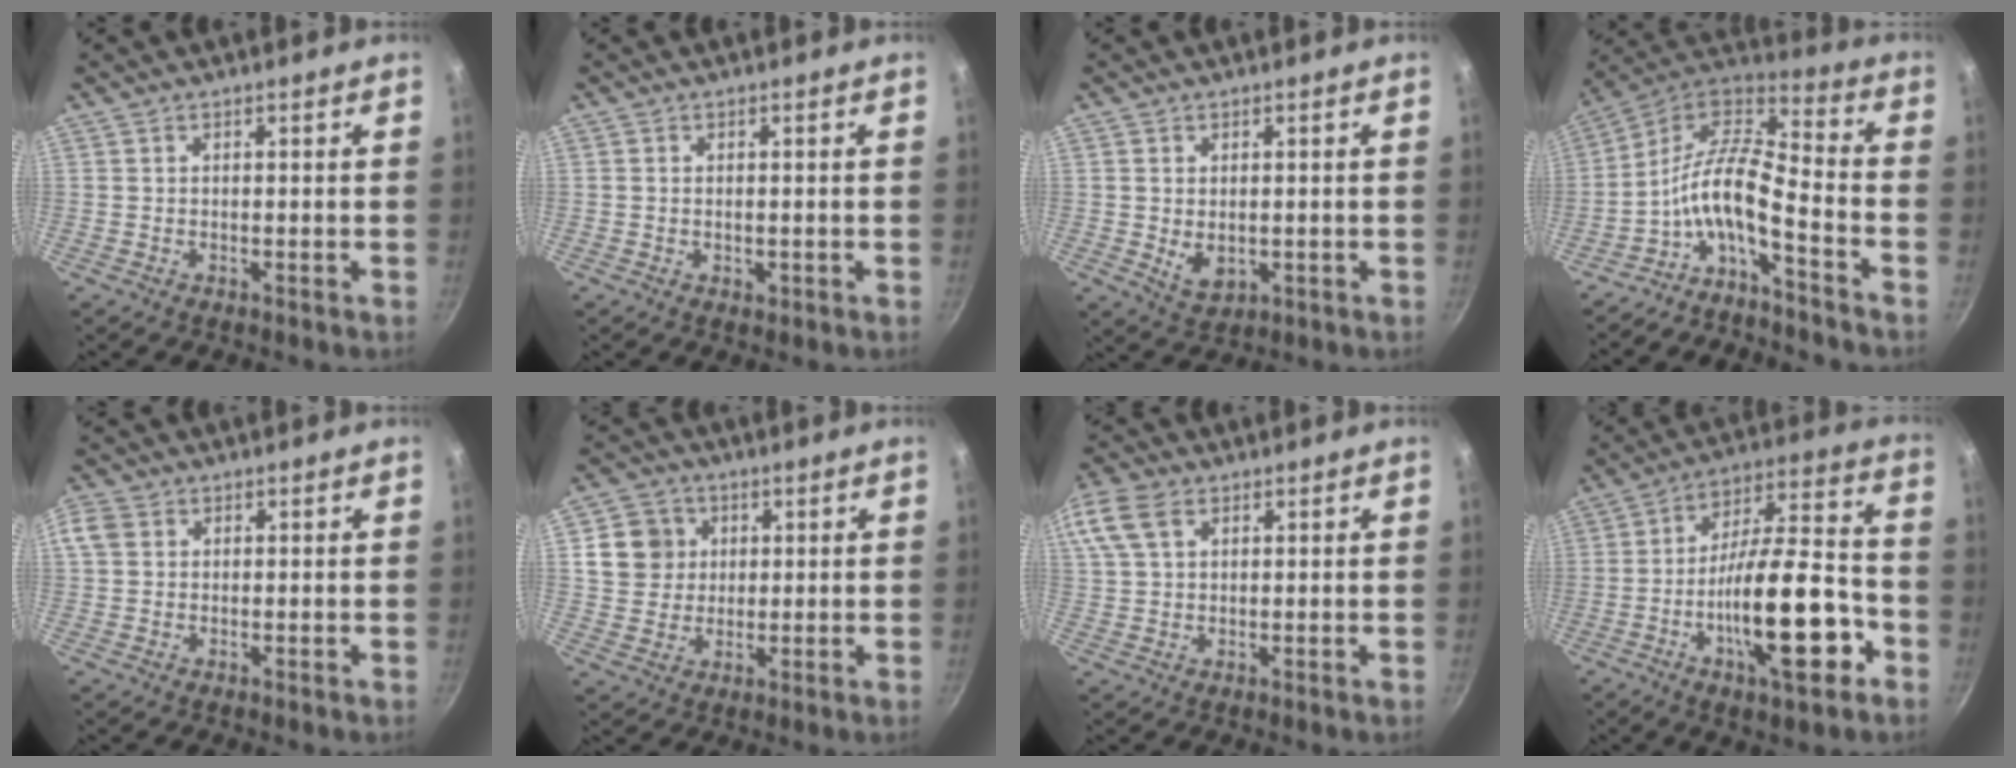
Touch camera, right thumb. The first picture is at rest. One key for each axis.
{"total": 1.1, "fx": -0.1, "fy": 0.7, "fz": 0.8, "tx": -0.011, "ty": -0.001, "tz": -0.003}
{"total": 4.7, "fx": -0.1, "fy": 3.2, "fz": 3.4, "tx": -0.054, "ty": -0.014, "tz": 0.005}
{"total": 12.0, "fx": -6.2, "fy": 3.1, "fz": 9.8, "tx": -0.197, "ty": 0.076, "tz": -0.131}
{"total": 3.8, "fx": 0.9, "fy": 3.1, "fz": 2.0, "tx": -0.036, "ty": 0.005, "tz": 0.011}
{"total": 8.3, "fx": 2.3, "fy": 7.6, "fz": 2.6, "tx": -0.013, "ty": 0.005, "tz": 0.037}
{"total": 9.8, "fx": 4.3, "fy": 6.3, "fz": 6.1, "tx": -0.132, "ty": 0.021, "tz": 0.078}
{"total": 20.4, "fx": -7.3, "fy": 6.6, "fz": 17.9, "tx": -0.265, "ty": 0.047, "tz": -0.123}